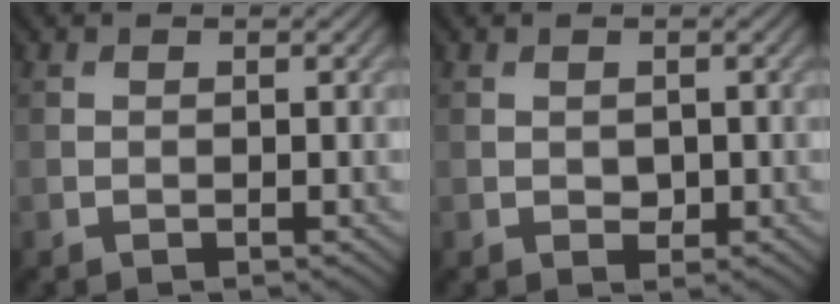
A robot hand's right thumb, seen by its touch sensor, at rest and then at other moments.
{"total": 1.1, "force": [0.0, 0.8, 0.7], "torque": [-0.013, -0.004, 0.004]}